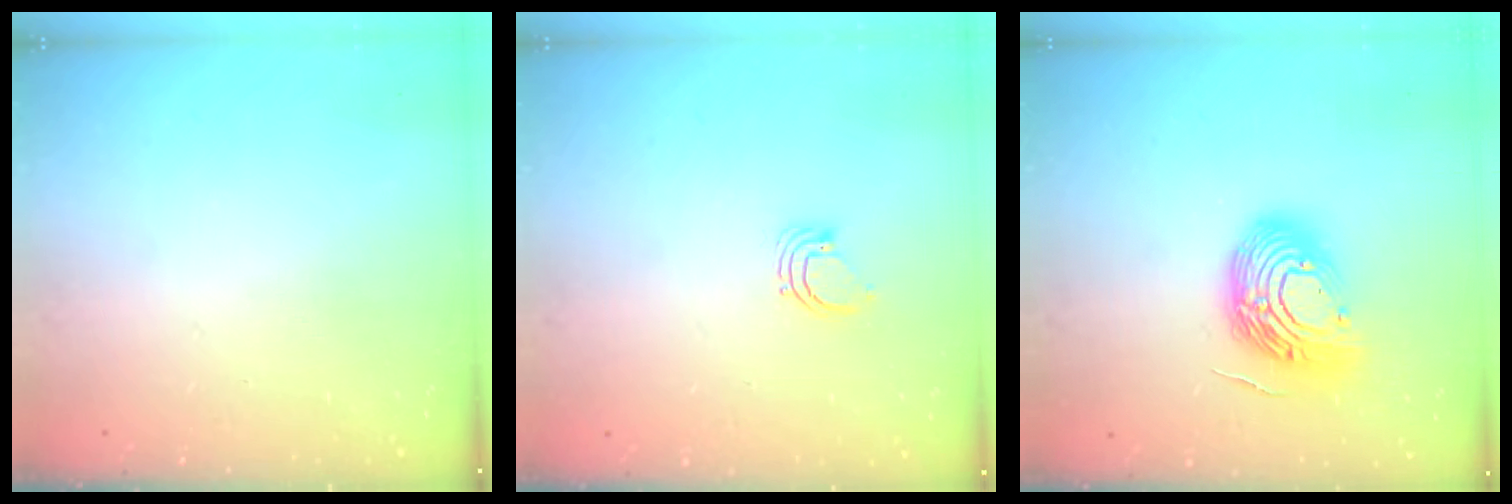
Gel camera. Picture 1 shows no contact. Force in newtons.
{"total": 2.5, "press": 2.5, "slide": 0.1}
{"total": 15.7, "press": 15.7, "slide": 1.1}